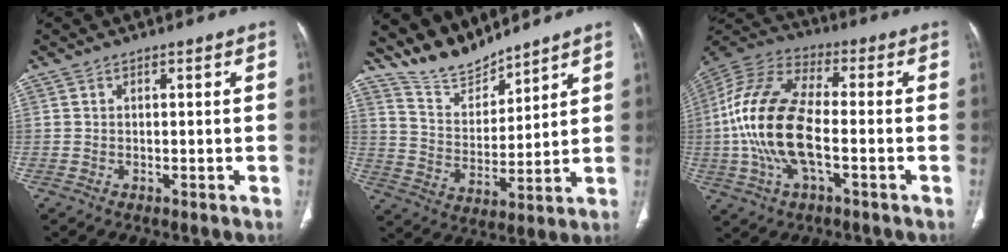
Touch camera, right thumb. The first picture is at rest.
{"total": 9.6, "force": [9.2, 2.2, 1.8], "torque": [-0.017, -0.060, 0.190]}
{"total": 18.5, "force": [-2.5, 8.3, 16.3], "torque": [-0.344, 0.026, -0.049]}